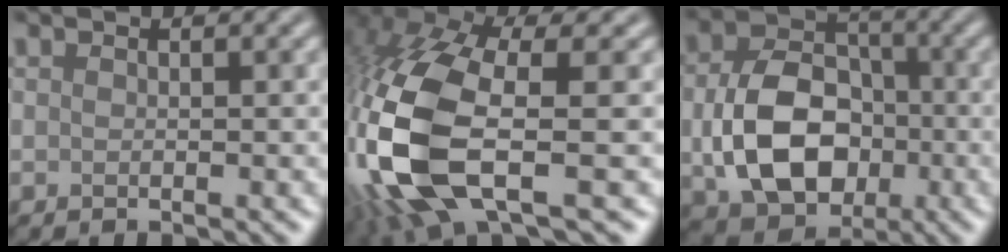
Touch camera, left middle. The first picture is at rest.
{"total": 13.7, "force": [-3.6, 5.8, 11.9], "torque": [-0.295, -0.013, -0.067]}
{"total": 9.6, "force": [-1.4, 7.2, 6.2], "torque": [-0.128, -0.004, -0.022]}